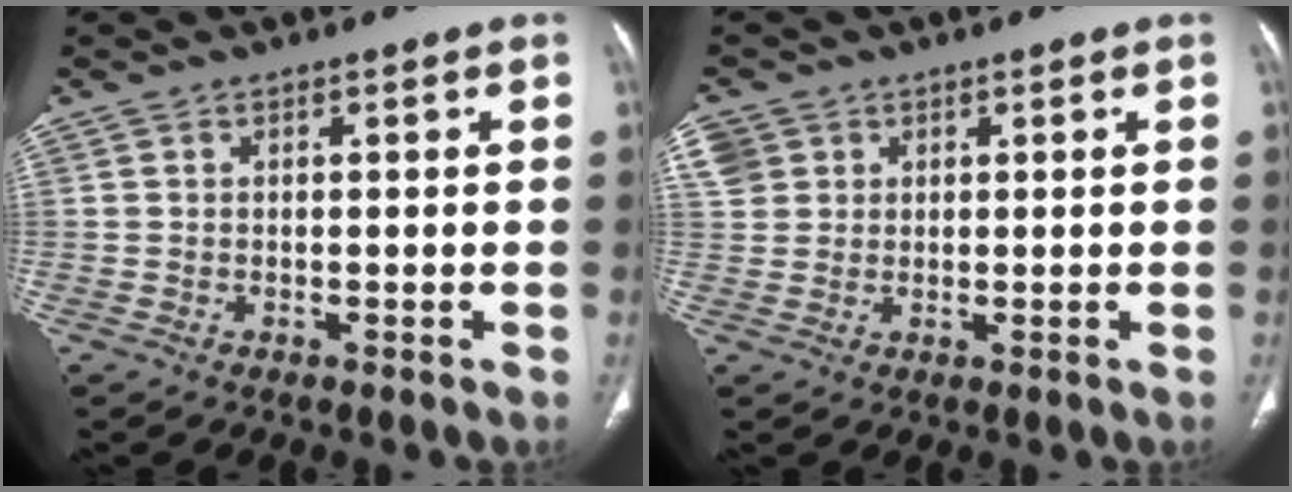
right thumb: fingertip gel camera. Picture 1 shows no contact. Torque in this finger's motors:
{"motor_torque": [-0.15, 0.19, 0.76, -0.06, 0.08]}